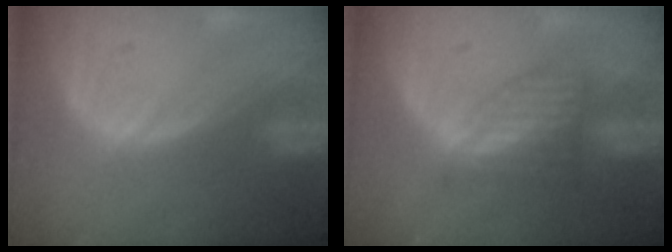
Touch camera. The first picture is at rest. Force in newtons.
{"total": 6.3, "press": 5.6, "slide": 2.8}